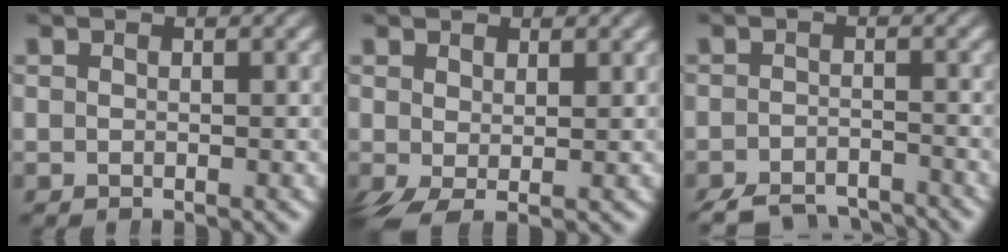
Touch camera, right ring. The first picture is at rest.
{"total": 1.9, "force": [-0.7, 0.8, 1.6], "torque": [-0.030, -0.012, -0.001]}
{"total": 5.7, "force": [-5.5, 1.2, 0.8], "torque": [-0.006, -0.018, -0.091]}